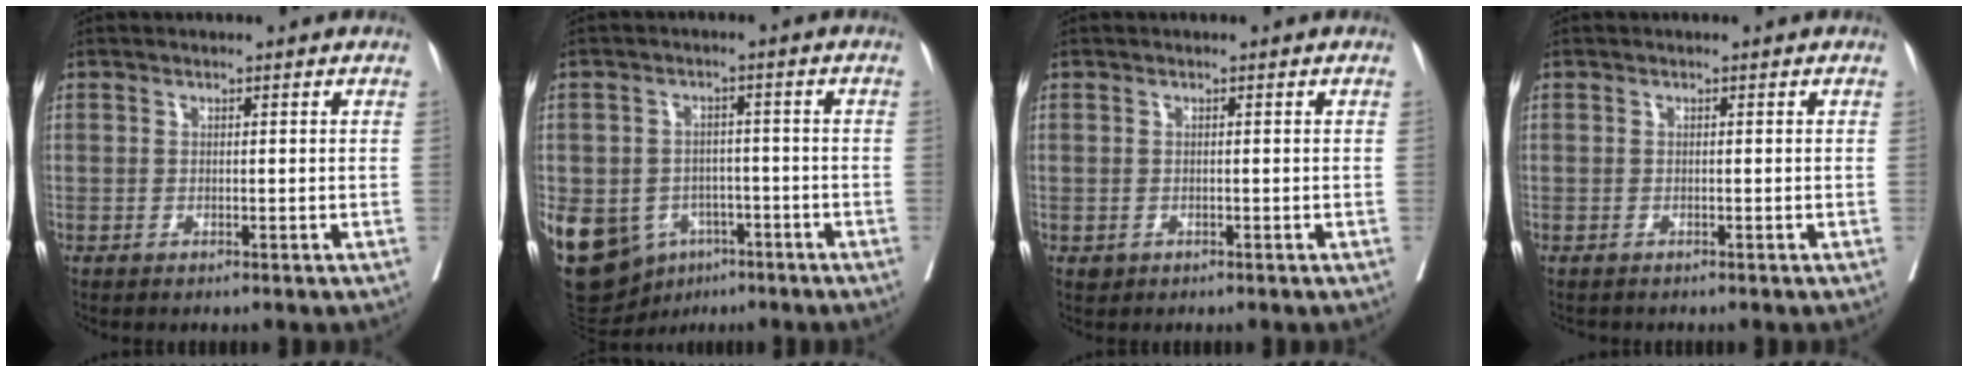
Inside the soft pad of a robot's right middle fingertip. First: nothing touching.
{"total": 19.5, "force": [-8.2, 15.3, 8.9], "torque": [-0.236, 0.004, -0.109]}
{"total": 0.8, "force": [-0.3, 0.7, 0.2], "torque": [-0.003, 0.002, 0.000]}
{"total": 0.8, "force": [-0.7, 0.3, 0.1], "torque": [-0.011, -0.003, -0.014]}